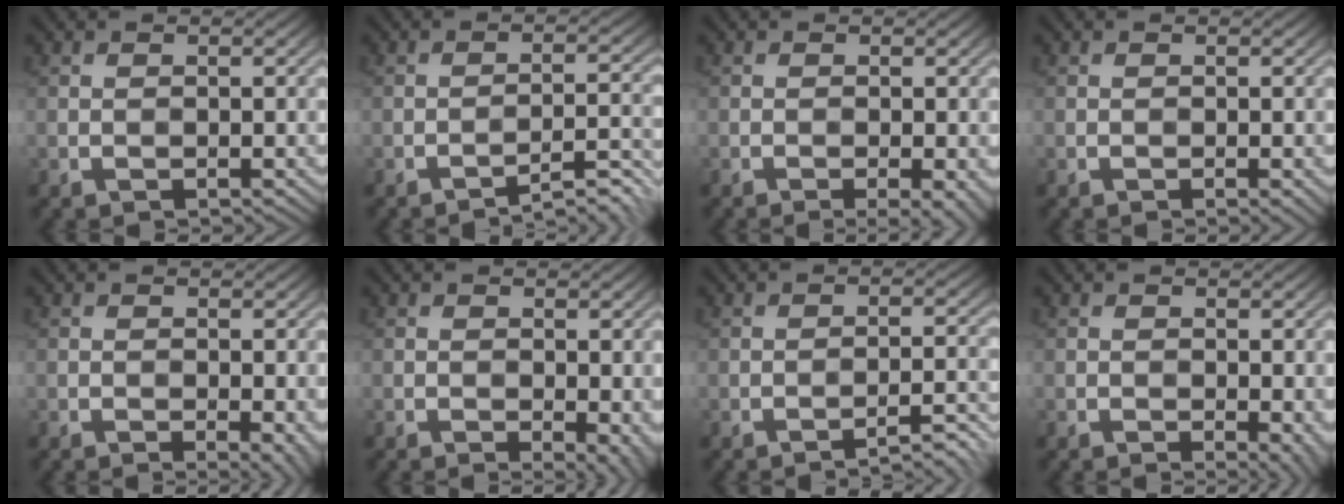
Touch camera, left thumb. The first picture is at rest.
{"total": 5.0, "force": [-4.0, 0.5, 3.0], "torque": [-0.048, 0.019, -0.060]}
{"total": 3.0, "force": [-1.4, 0.5, 2.6], "torque": [-0.036, 0.000, -0.021]}
{"total": 0.7, "force": [-0.2, 0.1, 0.6], "torque": [-0.011, -0.004, -0.005]}
{"total": 2.2, "force": [-0.7, 0.7, 2.0], "torque": [-0.026, -0.007, -0.007]}
{"total": 3.0, "force": [-0.8, 1.4, 2.6], "torque": [-0.030, -0.007, -0.007]}
{"total": 3.9, "force": [-3.2, 0.3, 2.3], "torque": [-0.035, 0.018, -0.050]}
{"total": 2.1, "force": [-0.6, 0.9, 1.9], "torque": [-0.022, -0.007, -0.004]}